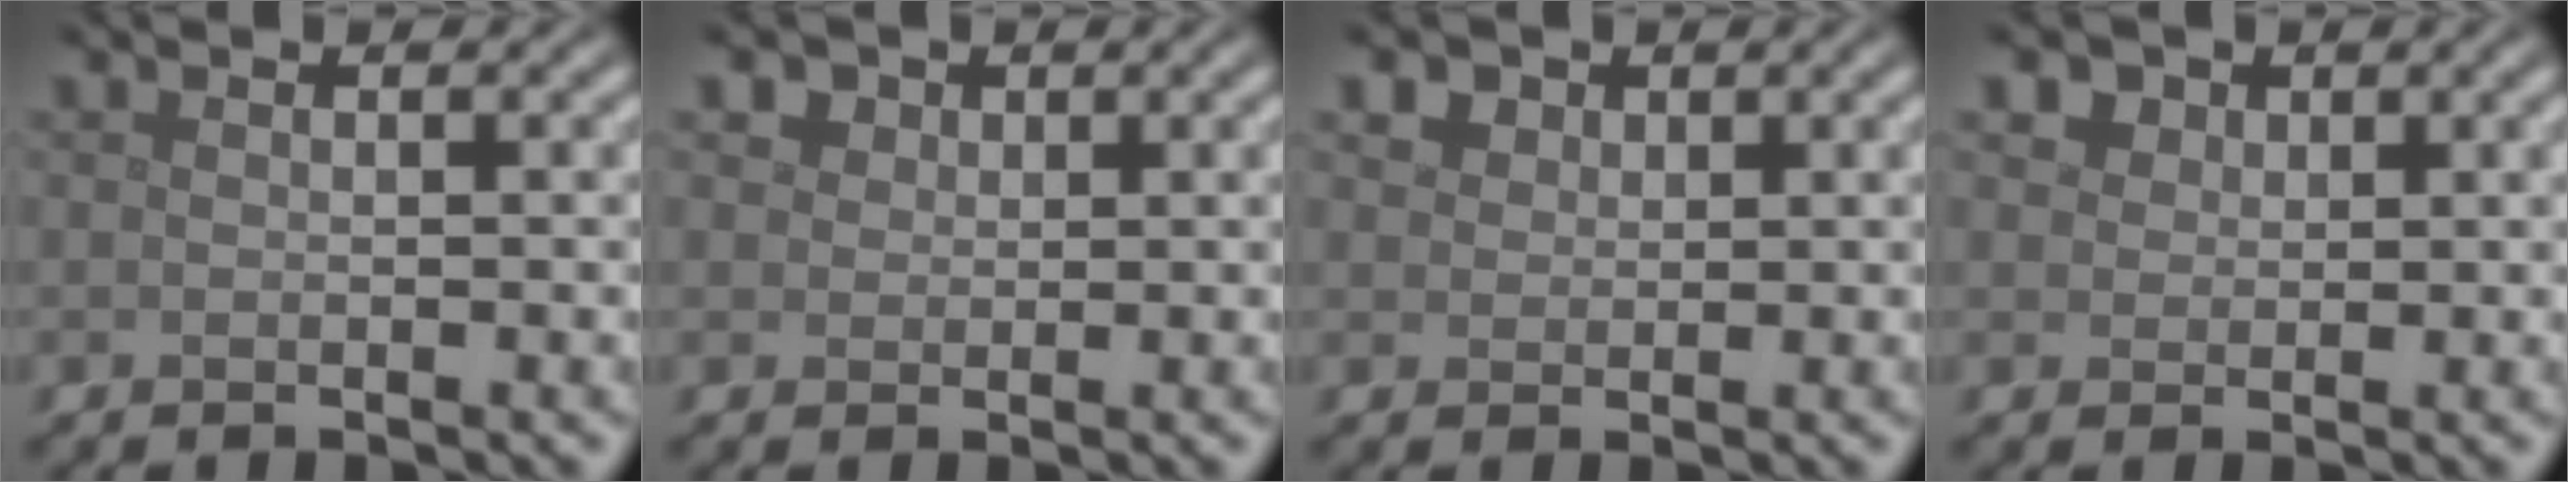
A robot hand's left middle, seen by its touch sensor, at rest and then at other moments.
{"total": 3.1, "force": [1.8, 2.2, 1.3], "torque": [-0.036, 0.005, 0.024]}
{"total": 3.0, "force": [1.9, 2.0, 1.2], "torque": [-0.034, 0.005, 0.028]}
{"total": 4.0, "force": [2.3, 2.7, 1.7], "torque": [-0.048, 0.006, 0.035]}